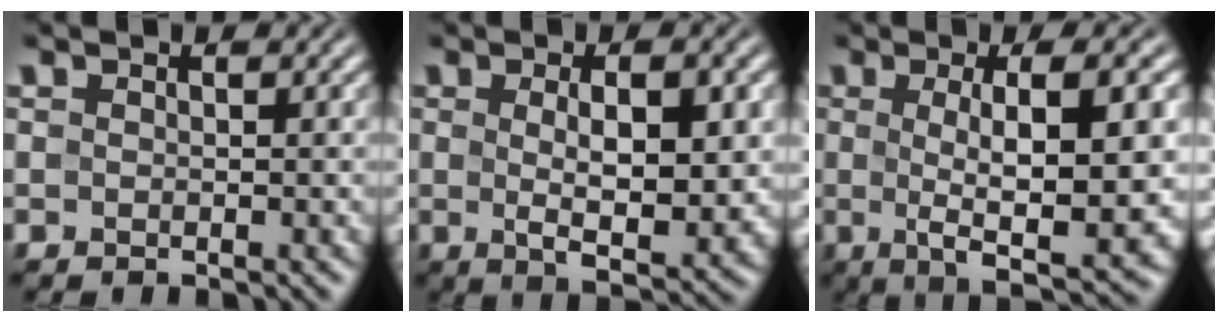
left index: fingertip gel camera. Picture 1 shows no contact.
{"total": 6.3, "force": [0.5, 2.2, 5.9], "torque": [-0.093, -0.008, 0.013]}
{"total": 10.4, "force": [0.2, 2.8, 10.0], "torque": [-0.138, -0.001, 0.001]}